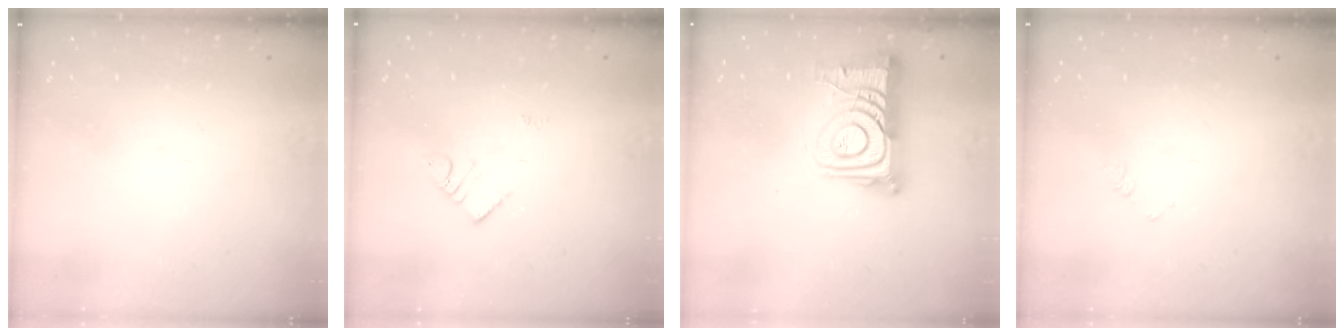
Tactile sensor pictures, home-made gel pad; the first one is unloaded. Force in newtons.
{"total": 3.5, "press": 3.5, "slide": 0.5}
{"total": 12.5, "press": 12.4, "slide": 1.3}
{"total": 1.7, "press": 1.6, "slide": 0.3}